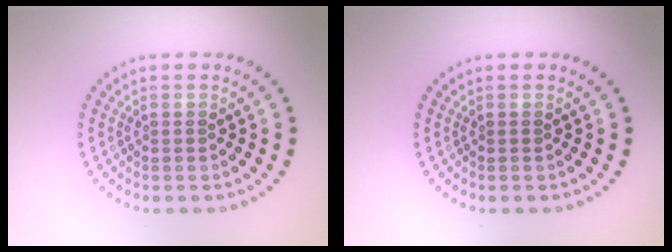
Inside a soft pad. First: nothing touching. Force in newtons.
{"total": 0.0}